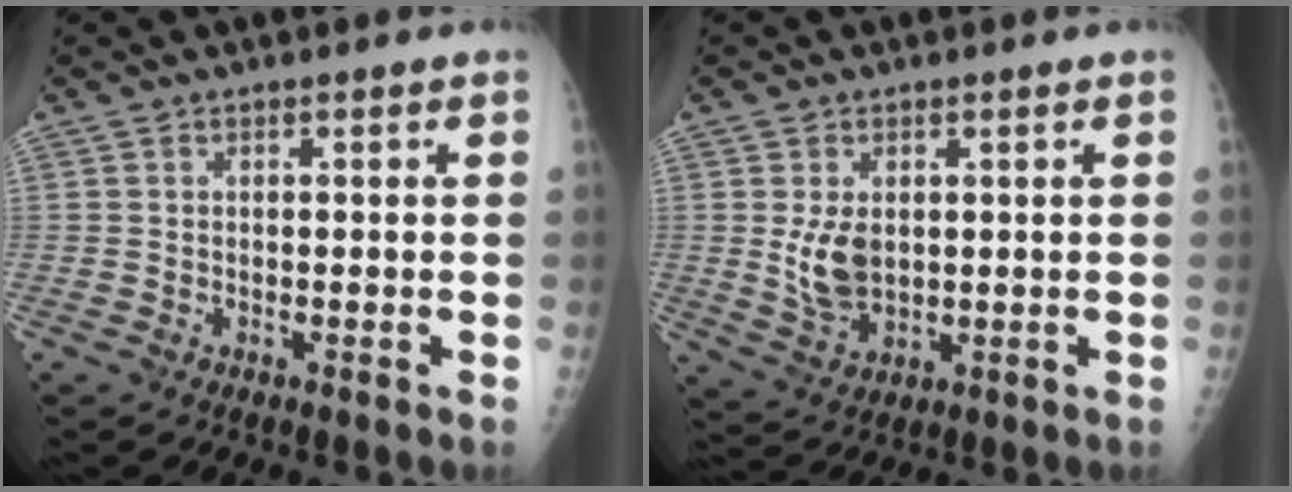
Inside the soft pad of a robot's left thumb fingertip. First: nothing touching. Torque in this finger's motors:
{"motor_torque": [0.95, 1.10, 0.83, 0.01, 0.07]}